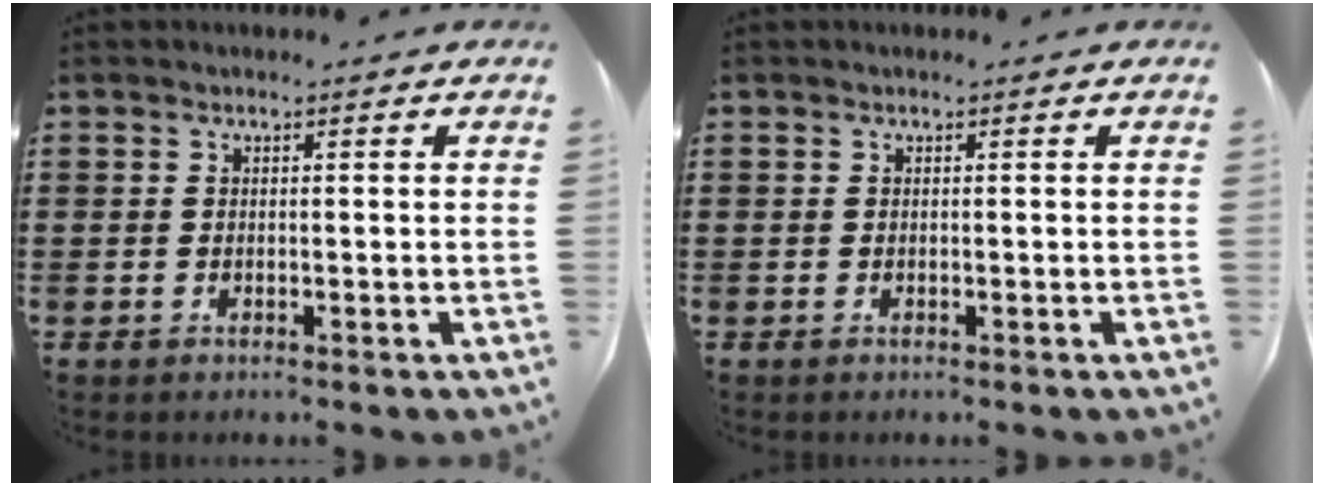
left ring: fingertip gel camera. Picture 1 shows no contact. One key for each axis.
{"total": 0.0}